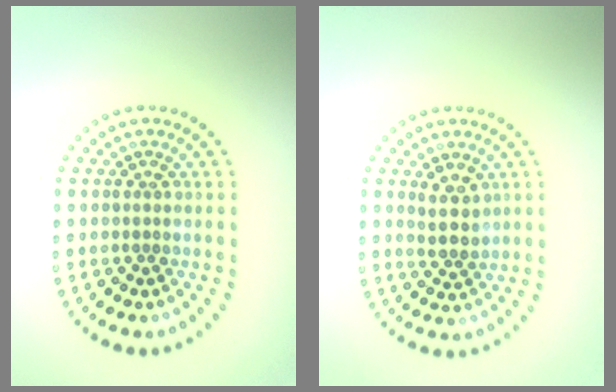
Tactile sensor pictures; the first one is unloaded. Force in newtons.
{"total": 2.3, "press": 2.0, "slide": 1.0}